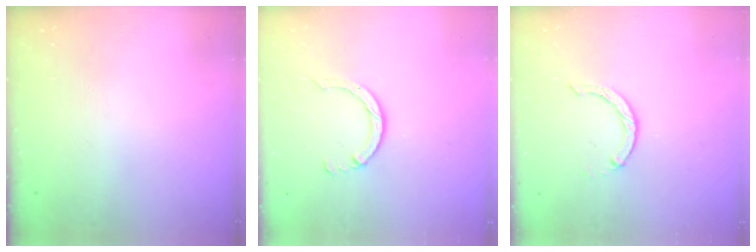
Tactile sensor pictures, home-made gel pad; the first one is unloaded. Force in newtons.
{"total": 4.7, "press": 4.7, "slide": 0.4}
{"total": 0.0}